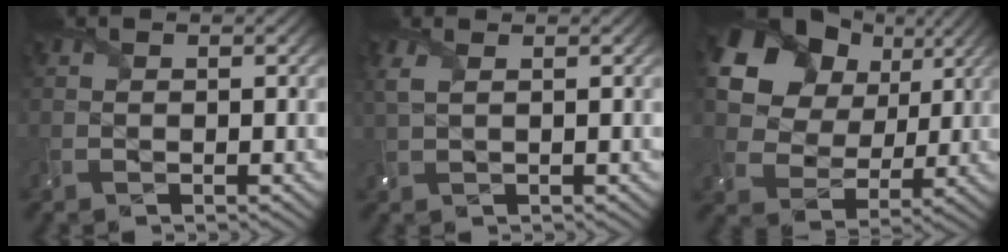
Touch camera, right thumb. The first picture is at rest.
{"total": 2.0, "force": [1.0, 0.7, 1.6], "torque": [-0.050, 0.005, 0.020]}
{"total": 16.6, "force": [7.9, 12.0, 8.2], "torque": [-0.207, 0.056, 0.149]}